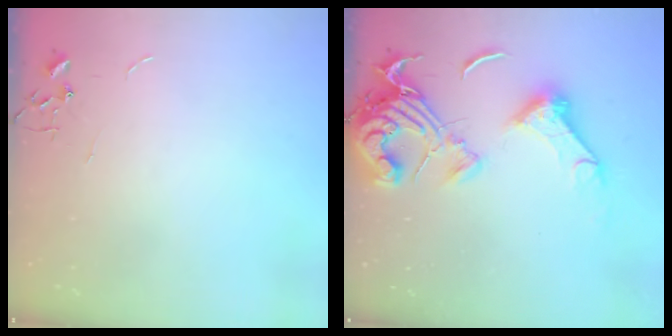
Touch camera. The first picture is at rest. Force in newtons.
{"total": 18.0, "press": 18.0, "slide": 1.0}